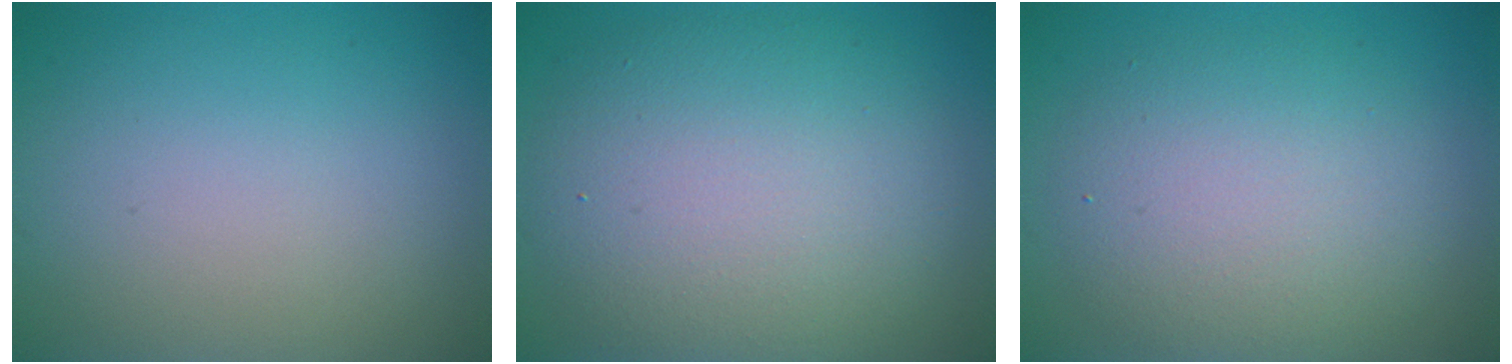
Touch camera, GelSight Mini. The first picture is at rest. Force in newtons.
{"total": 9.6, "press": 9.6, "slide": 0.6}
{"total": 5.9, "press": 5.9, "slide": 0.3}